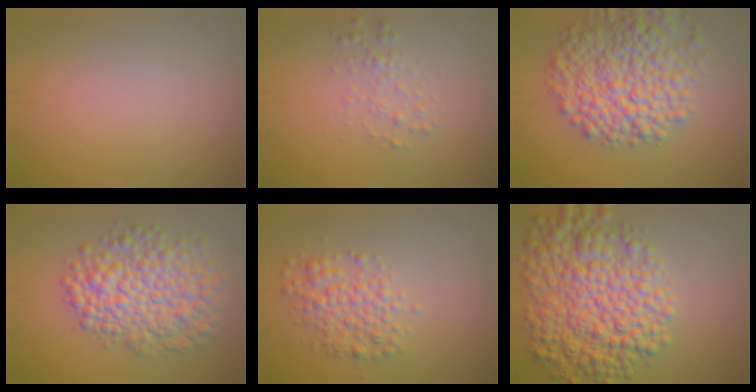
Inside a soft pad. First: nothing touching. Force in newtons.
{"total": 1.6, "press": 1.6, "slide": 0.1}
{"total": 9.0, "press": 9.0, "slide": 0.4}
{"total": 7.8, "press": 7.8, "slide": 0.2}
{"total": 3.2, "press": 3.2, "slide": 0.1}
{"total": 9.7, "press": 9.7, "slide": 0.3}